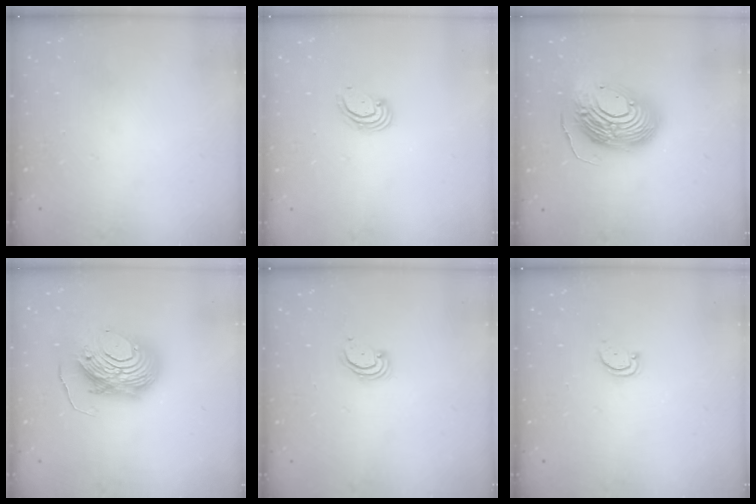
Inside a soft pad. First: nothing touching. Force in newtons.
{"total": 2.6, "press": 2.6, "slide": 0.3}
{"total": 18.8, "press": 18.6, "slide": 2.8}
{"total": 12.9, "press": 12.8, "slide": 1.1}
{"total": 2.3, "press": 2.2, "slide": 0.2}
{"total": 2.9, "press": 2.9, "slide": 0.4}